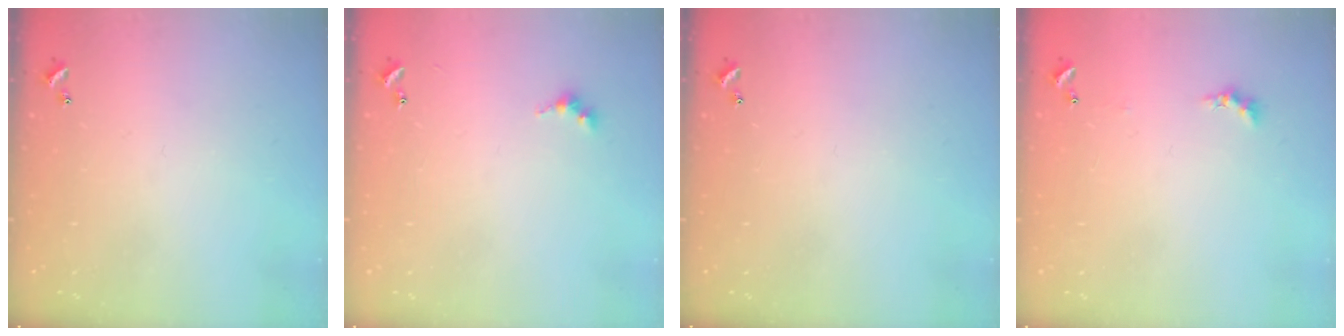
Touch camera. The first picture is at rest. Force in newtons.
{"total": 4.6, "press": 4.5, "slide": 0.7}
{"total": 0.0}
{"total": 0.6, "press": 0.4, "slide": 0.5}